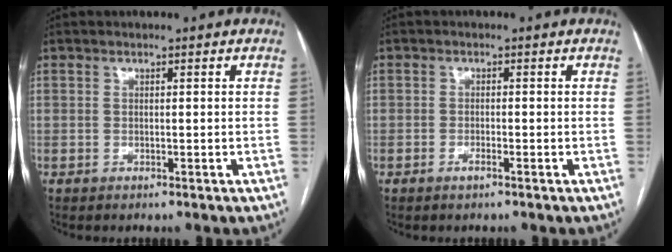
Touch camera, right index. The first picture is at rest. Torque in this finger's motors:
{"motor_torque": [-0.64, 0.33, -0.63, -0.21]}